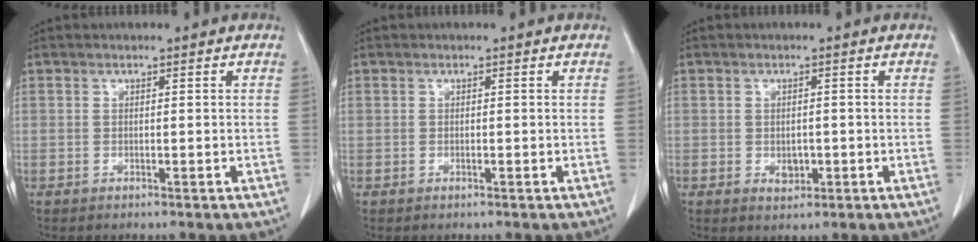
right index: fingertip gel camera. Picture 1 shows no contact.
{"total": 0.0}
{"total": 2.2, "force": [-0.4, 1.5, 1.6], "torque": [-0.023, 0.000, 0.000]}